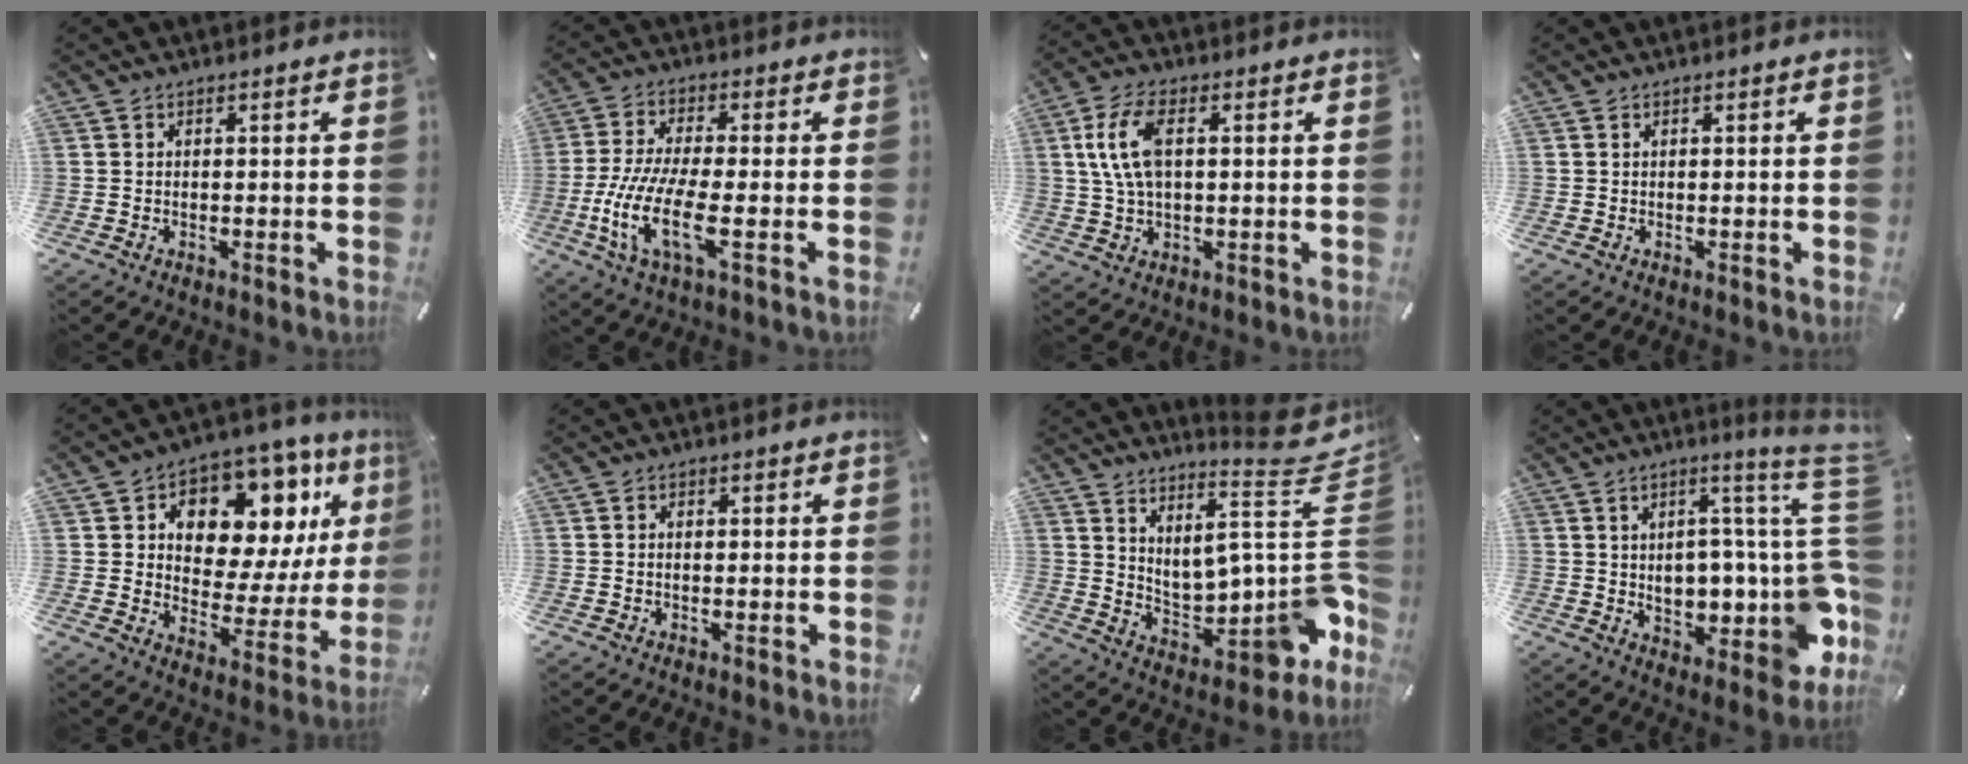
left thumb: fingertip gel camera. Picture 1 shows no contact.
{"total": 12.7, "force": [-3.4, 3.9, 11.6], "torque": [-0.256, -0.019, -0.067]}
{"total": 9.3, "force": [2.0, 4.8, 7.7], "torque": [-0.176, 0.003, 0.031]}
{"total": 0.0}
{"total": 13.7, "force": [7.1, 9.1, 7.3], "torque": [-0.107, -0.059, 0.126]}
{"total": 1.0, "force": [-0.3, 0.6, 0.7], "torque": [-0.014, 0.001, -0.007]}
{"total": 16.8, "force": [6.6, 6.5, 14.0], "torque": [-0.170, -0.097, 0.105]}
{"total": 15.4, "force": [2.3, 5.1, 14.3], "torque": [-0.188, -0.051, 0.038]}